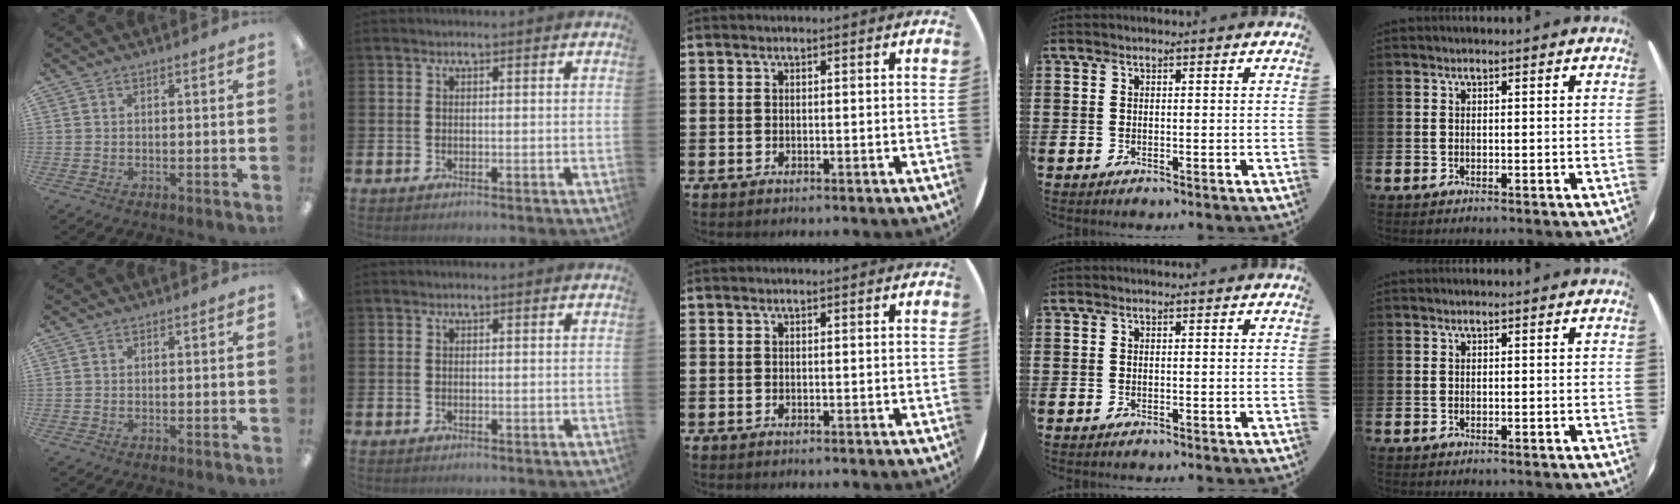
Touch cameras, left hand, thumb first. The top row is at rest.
{}